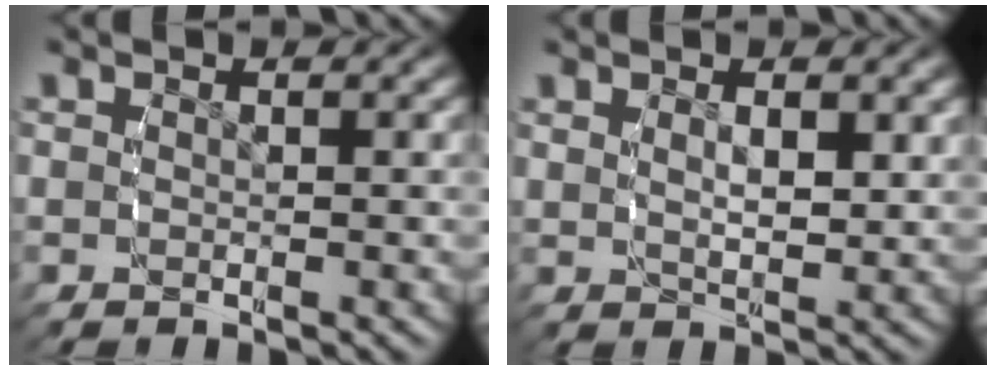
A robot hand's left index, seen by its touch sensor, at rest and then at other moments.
{"total": 1.9, "force": [1.1, 0.3, 1.5], "torque": [-0.029, -0.009, 0.027]}